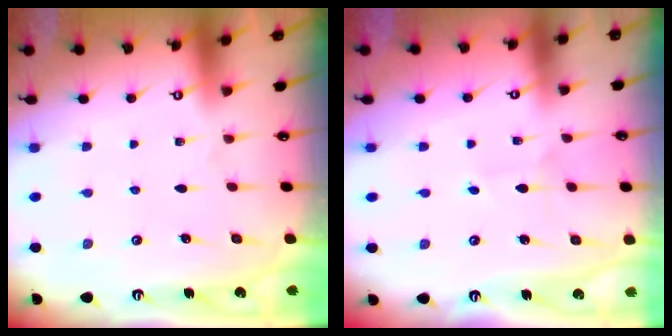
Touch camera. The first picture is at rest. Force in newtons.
{"total": 2.0, "press": 2.0, "slide": 0.2}